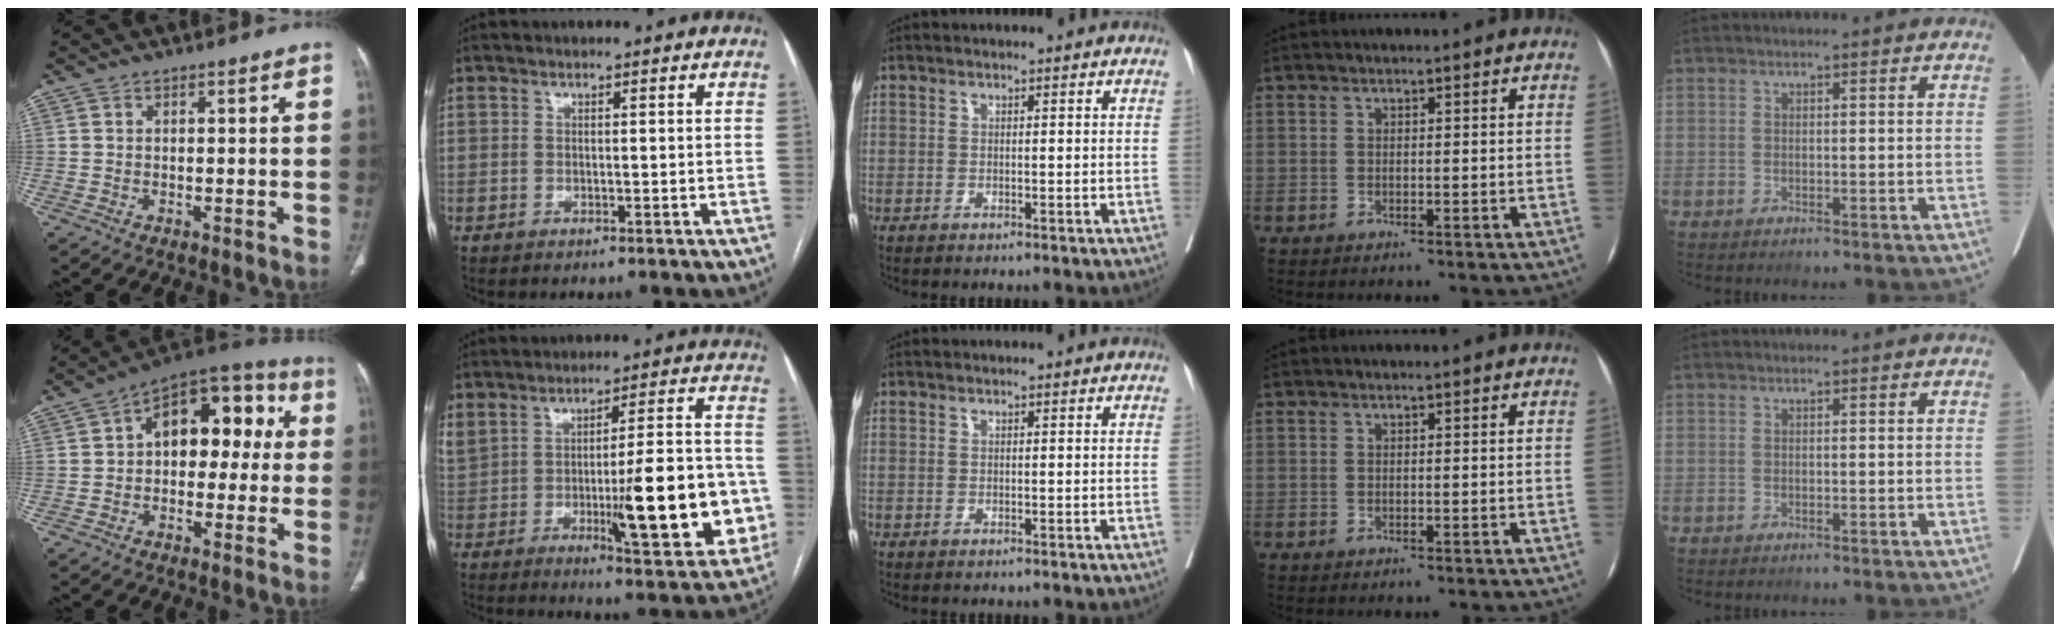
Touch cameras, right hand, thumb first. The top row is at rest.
{"thumb": {"total": 15.5, "force": [2.2, 9.6, 12.0], "torque": [-0.113, 0.046, 0.020]}, "index": {"total": 21.4, "force": [-1.9, 6.7, 20.2], "torque": [-0.300, 0.019, -0.003]}}